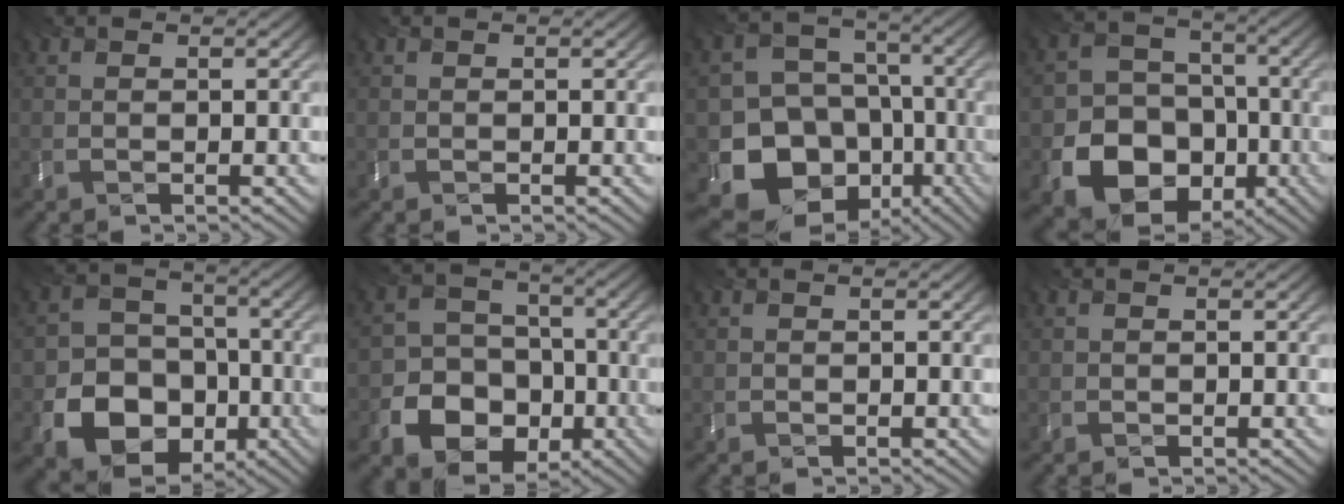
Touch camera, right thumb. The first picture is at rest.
{"total": 0.0}
{"total": 15.1, "force": [-7.2, 12.4, 4.9], "torque": [-0.101, -0.039, -0.145]}
{"total": 13.6, "force": [-6.3, 10.9, 5.0], "torque": [-0.082, -0.064, -0.145]}
{"total": 12.0, "force": [-5.7, 9.6, 4.5], "torque": [-0.075, -0.057, -0.138]}
{"total": 11.3, "force": [-5.8, 9.2, 3.3], "torque": [-0.063, -0.049, -0.137]}
{"total": 0.0}
{"total": 0.0}